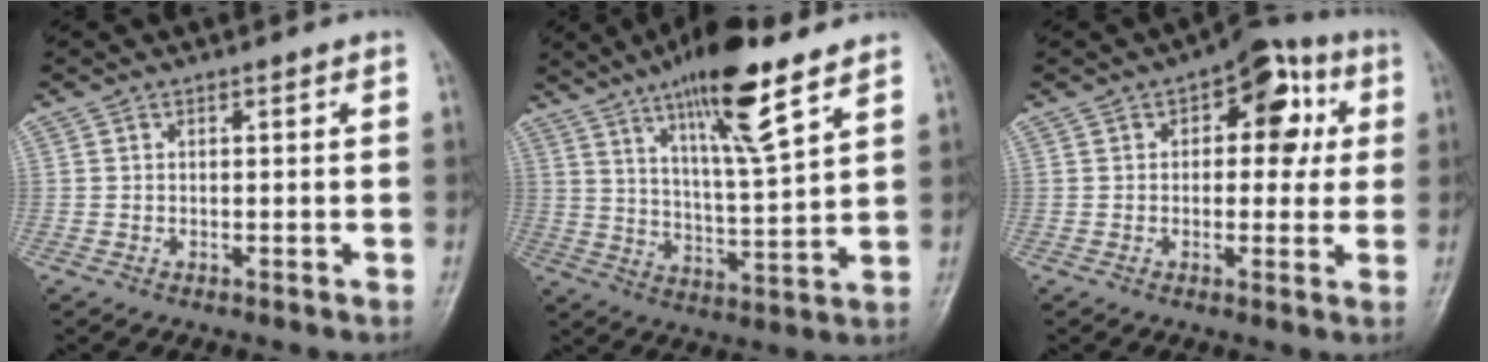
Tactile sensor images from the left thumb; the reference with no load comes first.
{"total": 16.5, "force": [10.7, 2.6, 12.2], "torque": [-0.200, -0.058, 0.189]}
{"total": 10.9, "force": [2.8, 6.3, 8.5], "torque": [-0.057, 0.015, 0.026]}